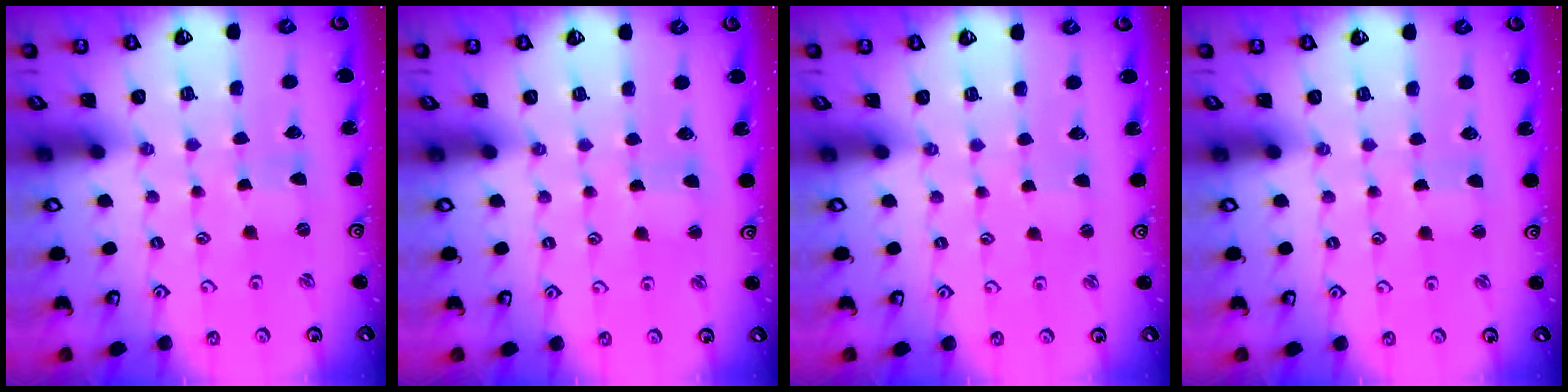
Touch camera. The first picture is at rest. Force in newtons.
{"total": 2.8, "press": 2.8, "slide": 0.2}
{"total": 1.5, "press": 1.4, "slide": 0.2}
{"total": 1.4, "press": 1.4, "slide": 0.1}